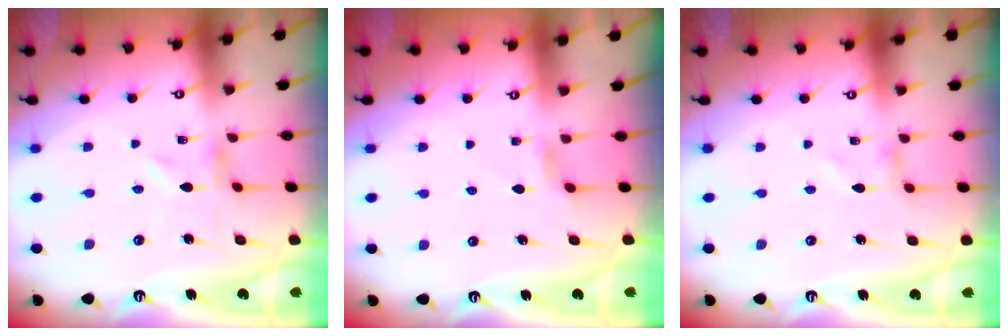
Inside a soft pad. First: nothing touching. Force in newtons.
{"total": 2.5, "press": 2.4, "slide": 0.4}
{"total": 0.8, "press": 0.8, "slide": 0.1}